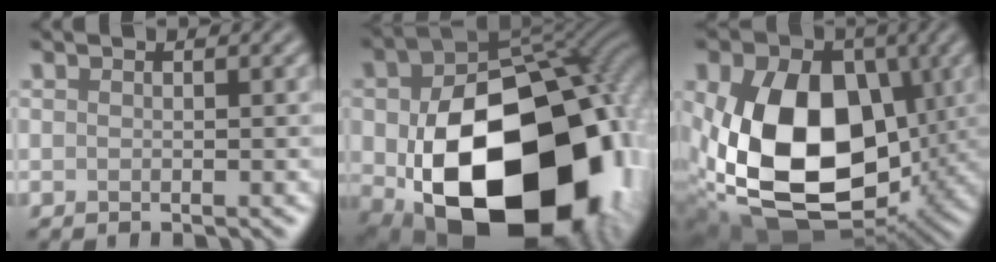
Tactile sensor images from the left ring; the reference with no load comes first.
{"total": 22.7, "force": [-4.6, 16.2, 15.1], "torque": [-0.302, -0.092, -0.011]}
{"total": 15.5, "force": [0.0, 10.5, 11.4], "torque": [-0.213, -0.021, -0.004]}